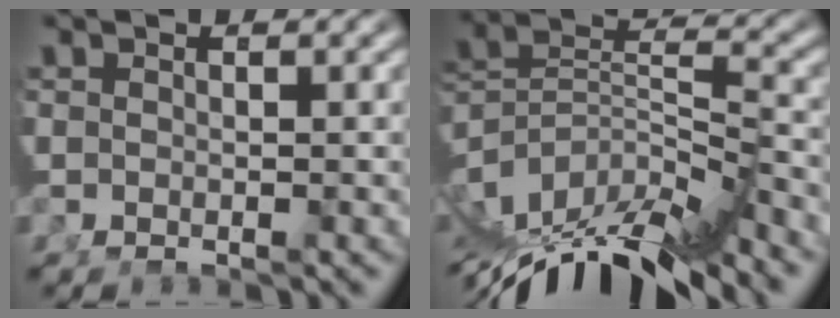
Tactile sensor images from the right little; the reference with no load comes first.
{"total": 11.0, "force": [-5.6, 5.7, 7.4], "torque": [-0.139, -0.036, -0.076]}